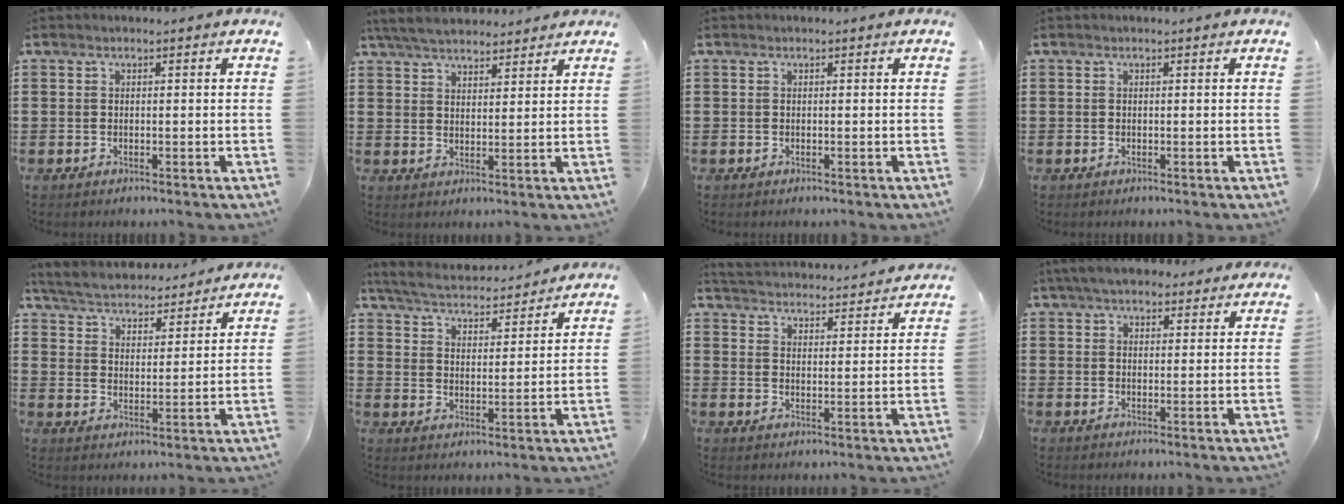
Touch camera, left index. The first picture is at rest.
{"total": 5.3, "force": [4.8, 1.3, 1.7], "torque": [-0.048, -0.007, 0.092]}
{"total": 0.0}
{"total": 0.0}
{"total": 4.8, "force": [4.7, 0.4, 0.4], "torque": [-0.034, -0.030, 0.080]}
{"total": 4.9, "force": [4.8, 0.4, 0.9], "torque": [-0.042, -0.030, 0.080]}
{"total": 3.8, "force": [3.8, -0.3, -0.2], "torque": [-0.014, -0.031, 0.063]}
{"total": 4.7, "force": [4.1, 1.5, 1.7], "torque": [-0.046, -0.002, 0.078]}